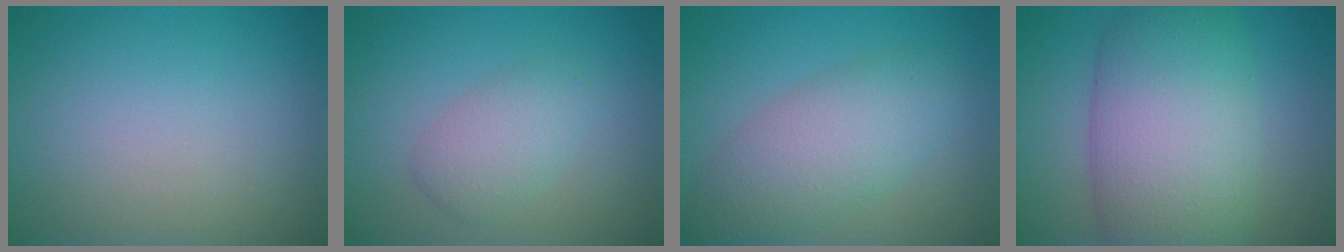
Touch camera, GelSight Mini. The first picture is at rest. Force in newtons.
{"total": 2.7, "press": 2.7, "slide": 0.1}
{"total": 5.3, "press": 5.3, "slide": 0.4}
{"total": 11.2, "press": 11.2, "slide": 0.6}